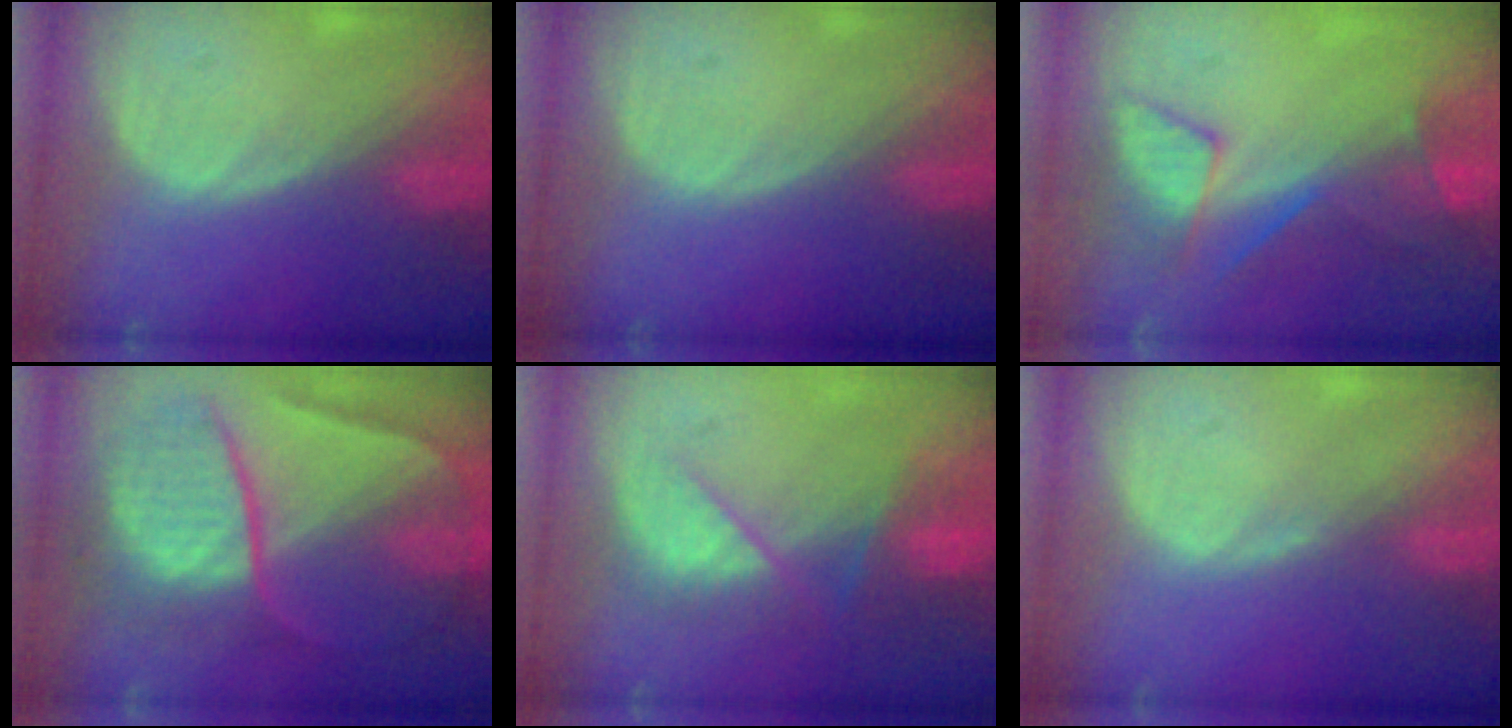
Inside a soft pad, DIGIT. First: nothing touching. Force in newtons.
{"total": 0.0}
{"total": 8.3, "press": 7.2, "slide": 4.1}
{"total": 10.8, "press": 10.8, "slide": 1.1}
{"total": 7.5, "press": 7.1, "slide": 2.5}
{"total": 0.7, "press": 0.7, "slide": 0.2}